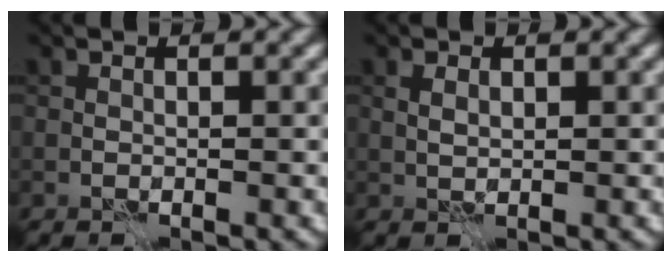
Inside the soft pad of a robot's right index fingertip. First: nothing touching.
{"total": 1.2, "force": [0.5, 0.6, 0.9], "torque": [-0.023, 0.001, 0.011]}